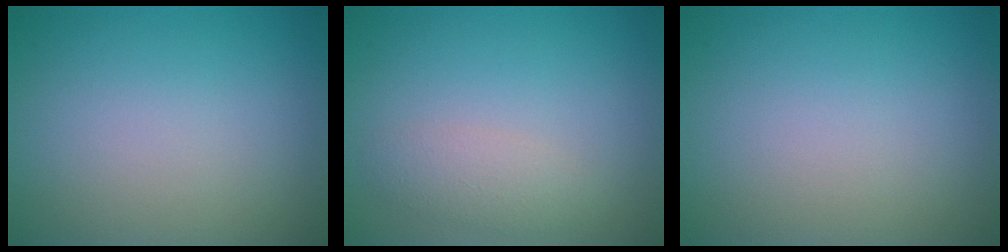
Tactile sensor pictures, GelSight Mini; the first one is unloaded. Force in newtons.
{"total": 1.9, "press": 1.9, "slide": 0.0}
{"total": 0.0}